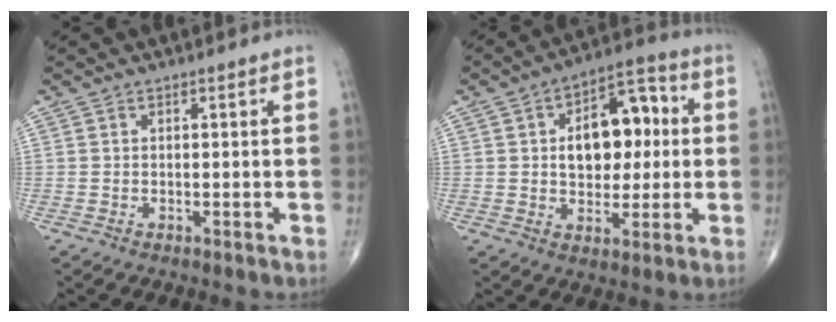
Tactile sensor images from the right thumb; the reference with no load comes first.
{"total": 14.2, "force": [1.7, 8.8, 11.0], "torque": [-0.120, 0.022, 0.023]}